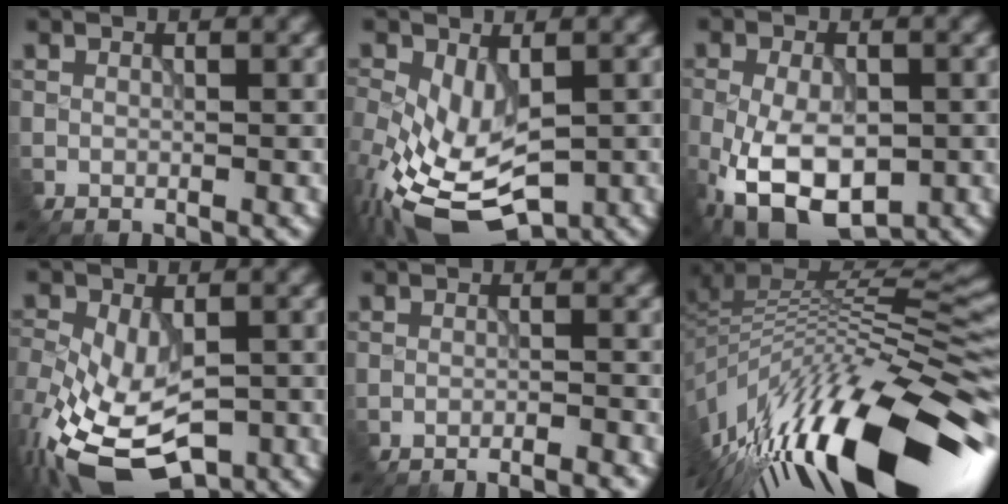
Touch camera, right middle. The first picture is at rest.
{"total": 8.5, "force": [-2.5, 4.4, 6.9], "torque": [-0.168, -0.017, -0.040]}
{"total": 8.7, "force": [-3.4, 4.8, 6.4], "torque": [-0.142, -0.018, -0.051]}
{"total": 10.8, "force": [-4.7, 5.9, 7.6], "torque": [-0.166, -0.030, -0.073]}
{"total": 4.2, "force": [-4.0, 0.4, 1.0], "torque": [-0.008, 0.013, -0.054]}
{"total": 15.6, "force": [-6.4, 5.4, 13.1], "torque": [-0.227, 0.016, -0.111]}